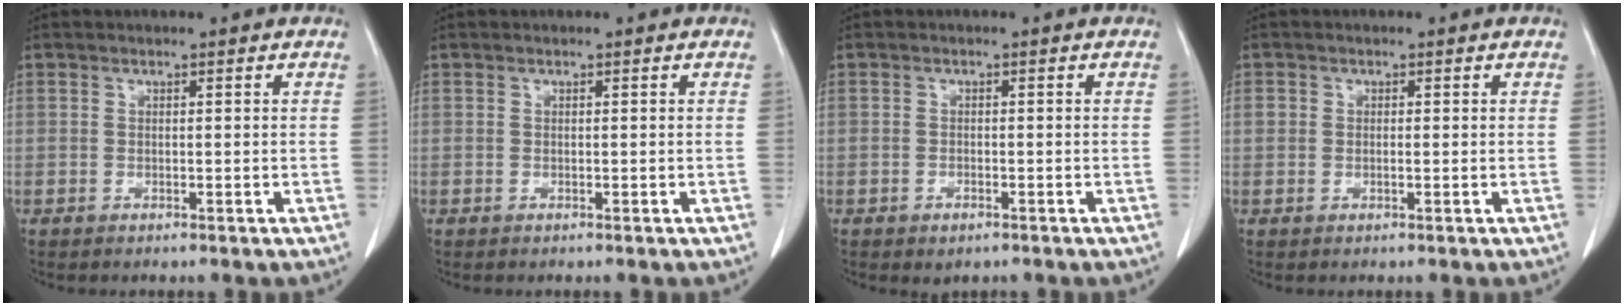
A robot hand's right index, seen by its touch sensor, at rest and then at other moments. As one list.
[{"total": 0.0}, {"total": 1.6, "force": [-1.0, 0.9, 0.9], "torque": [-0.013, 0.001, -0.006]}, {"total": 1.4, "force": [0.0, 1.0, 1.0], "torque": [-0.019, 0.005, 0.001]}]